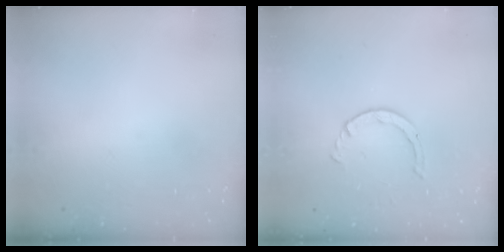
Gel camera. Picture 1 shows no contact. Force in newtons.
{"total": 2.6, "press": 2.6, "slide": 0.3}